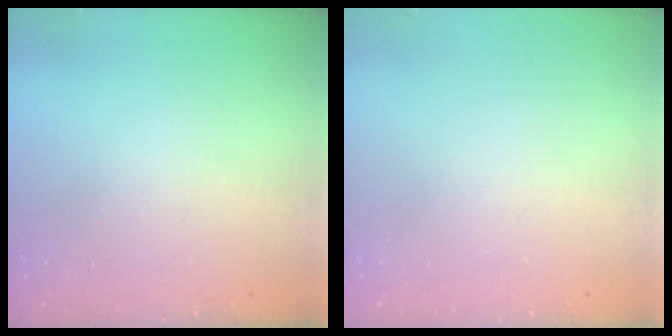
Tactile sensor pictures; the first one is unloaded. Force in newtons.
{"total": 0.0}